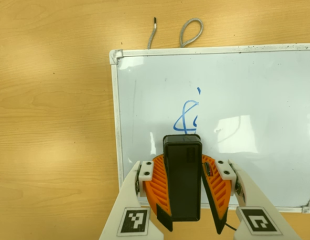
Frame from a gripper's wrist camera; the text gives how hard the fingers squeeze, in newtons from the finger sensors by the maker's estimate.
{"total": 10.6, "left": 9.9, "right": 11.3}